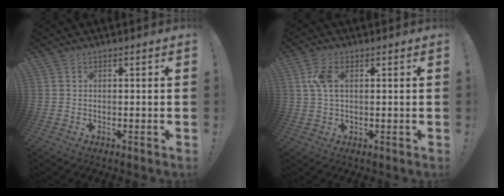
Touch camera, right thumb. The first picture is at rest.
{"total": 5.8, "force": [1.5, 3.0, 4.7], "torque": [-0.099, 0.006, 0.027]}